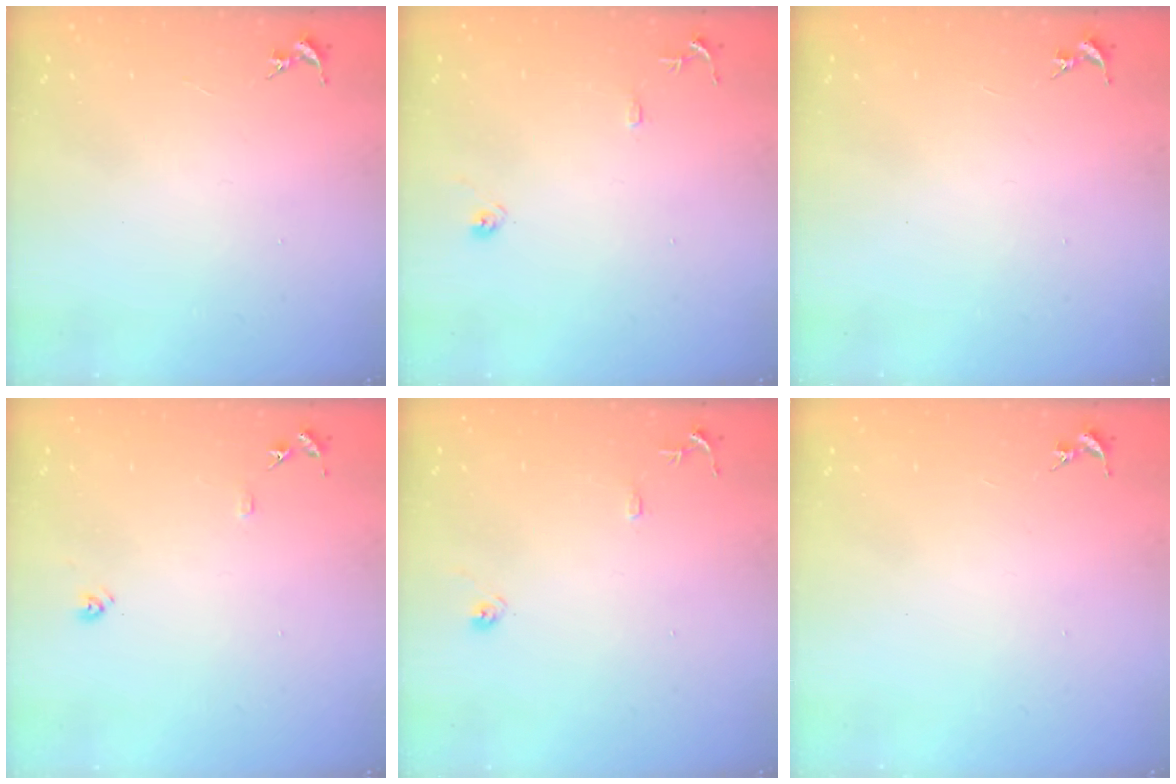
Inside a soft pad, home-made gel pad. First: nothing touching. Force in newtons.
{"total": 9.1, "press": 9.1, "slide": 0.8}
{"total": 0.0}
{"total": 8.3, "press": 8.3, "slide": 0.7}
{"total": 9.1, "press": 9.1, "slide": 0.8}
{"total": 0.0}